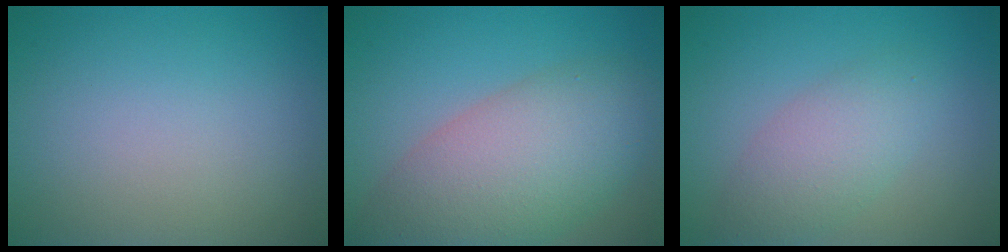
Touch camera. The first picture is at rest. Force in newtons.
{"total": 8.9, "press": 8.8, "slide": 0.7}
{"total": 3.8, "press": 3.8, "slide": 0.2}